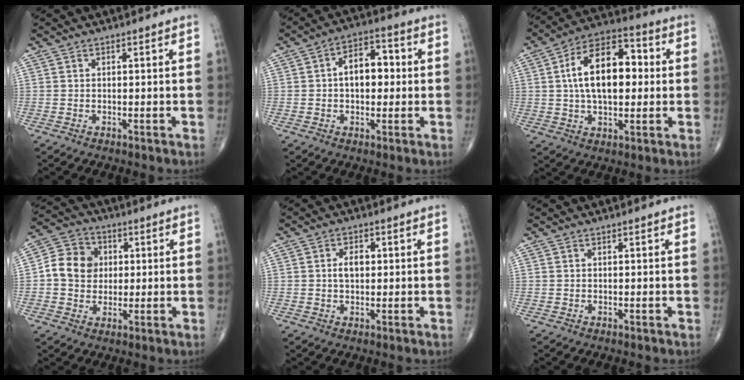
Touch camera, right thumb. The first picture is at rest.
{"total": 8.5, "force": [0.5, 5.3, 6.6], "torque": [-0.077, 0.021, -0.001]}
{"total": 16.4, "force": [1.8, 9.1, 13.5], "torque": [-0.205, 0.023, 0.021]}
{"total": 9.7, "force": [0.8, 8.5, 4.5], "torque": [-0.054, 0.013, 0.003]}
{"total": 3.5, "force": [0.4, 2.2, 2.6], "torque": [-0.040, 0.005, 0.005]}
{"total": 0.0}